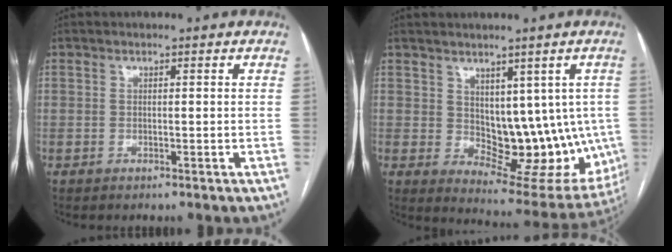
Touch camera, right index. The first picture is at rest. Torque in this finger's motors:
{"motor_torque": [0.28, 0.19, 0.16, 0.02]}